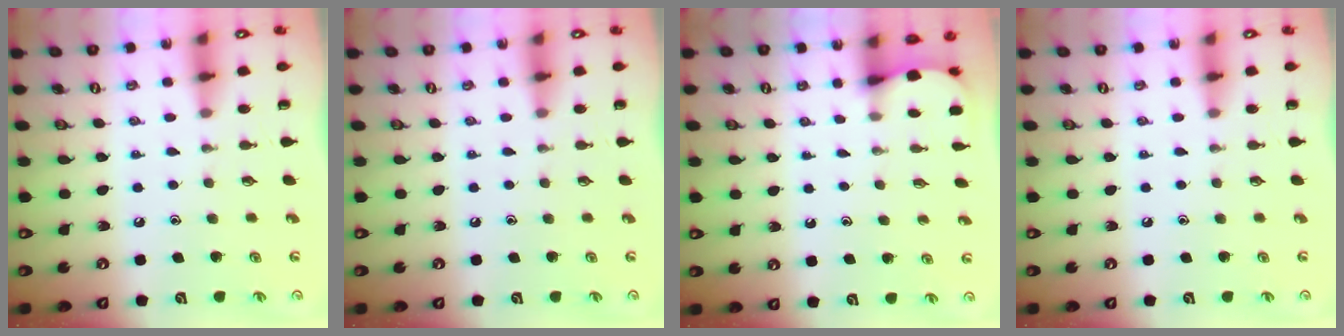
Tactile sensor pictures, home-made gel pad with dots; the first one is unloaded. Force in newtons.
{"total": 0.0}
{"total": 2.6, "press": 2.6, "slide": 0.3}
{"total": 0.0}